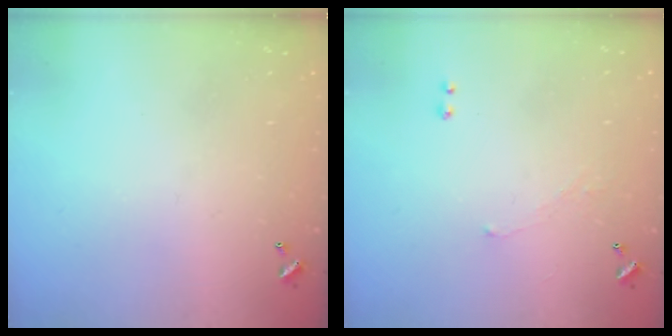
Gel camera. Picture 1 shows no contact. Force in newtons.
{"total": 2.5, "press": 2.4, "slide": 0.7}